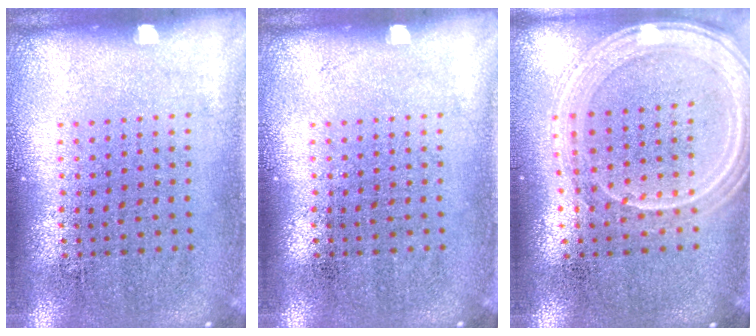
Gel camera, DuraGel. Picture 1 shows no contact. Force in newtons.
{"total": 0.0}
{"total": 1.4, "press": 1.4, "slide": 0.2}